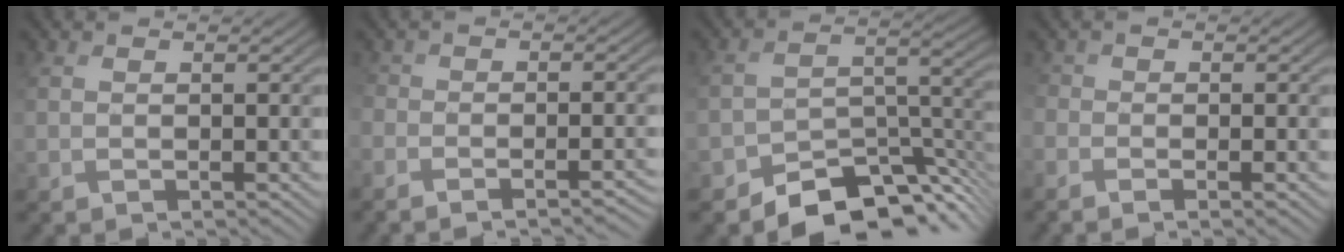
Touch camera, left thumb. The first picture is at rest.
{"total": 5.5, "force": [-4.0, 2.2, 3.1], "torque": [-0.037, -0.008, -0.043]}
{"total": 10.6, "force": [-8.5, 4.6, 4.5], "torque": [-0.055, -0.011, -0.145]}
{"total": 3.1, "force": [-2.0, 1.4, 1.9], "torque": [-0.047, -0.012, -0.032]}